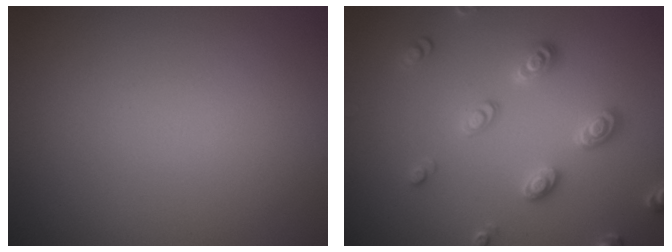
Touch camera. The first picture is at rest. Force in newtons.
{"total": 2.9, "press": 2.8, "slide": 0.4}